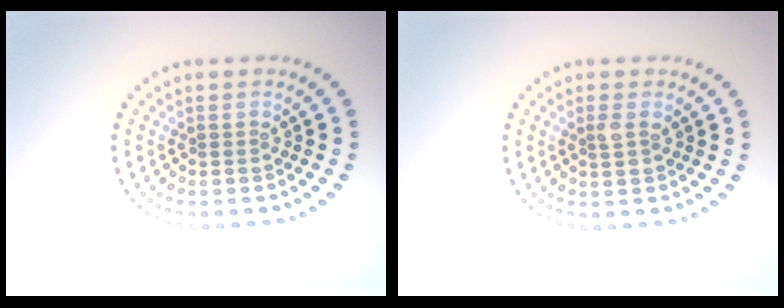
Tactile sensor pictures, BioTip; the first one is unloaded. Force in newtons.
{"total": 1.1, "press": 1.1, "slide": 0.1}